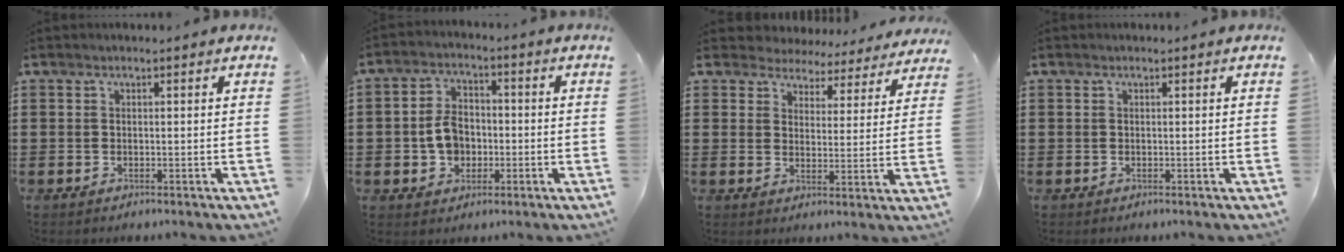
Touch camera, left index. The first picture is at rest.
{"total": 5.6, "force": [-1.0, 4.2, 3.5], "torque": [-0.078, 0.009, -0.021]}
{"total": 4.5, "force": [4.4, 0.9, -0.3], "torque": [-0.014, -0.033, 0.075]}
{"total": 0.0}